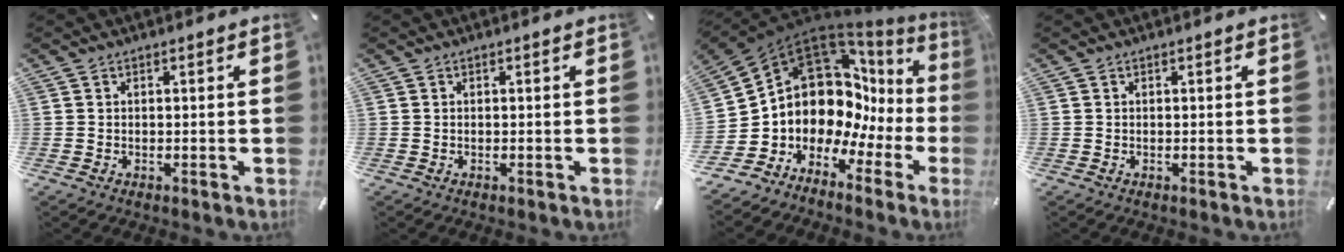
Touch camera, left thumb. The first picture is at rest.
{"total": 0.0}
{"total": 12.1, "force": [3.4, 9.8, 6.2], "torque": [-0.125, -0.088, 0.060]}
{"total": 0.0}